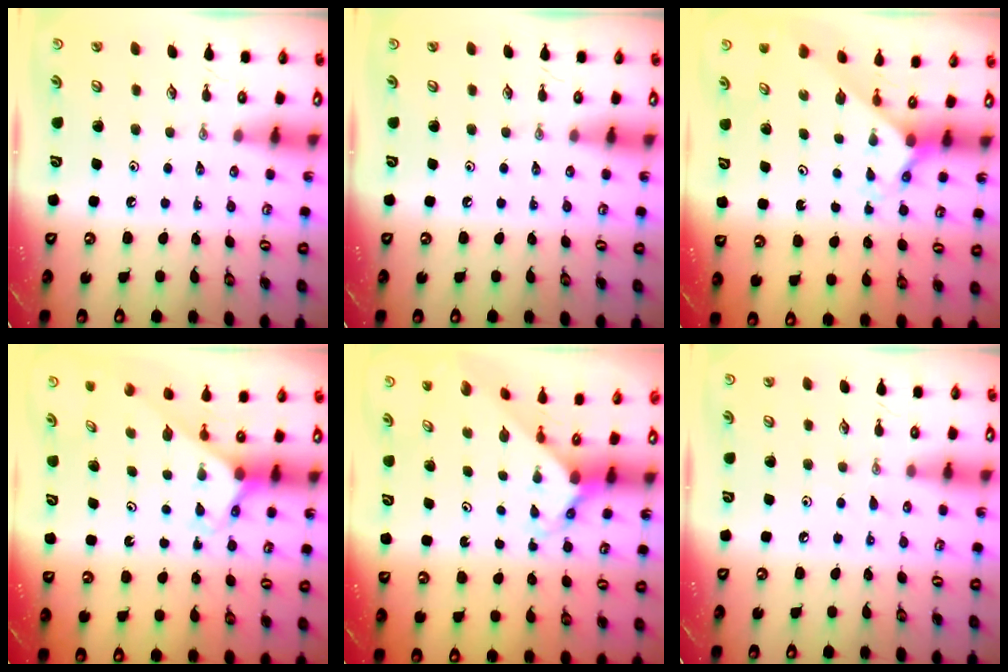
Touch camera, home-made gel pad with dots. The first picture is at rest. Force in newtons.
{"total": 0.0}
{"total": 2.1, "press": 2.1, "slide": 0.1}
{"total": 2.5, "press": 2.5, "slide": 0.2}
{"total": 3.5, "press": 3.4, "slide": 0.3}
{"total": 2.3, "press": 2.3, "slide": 0.3}